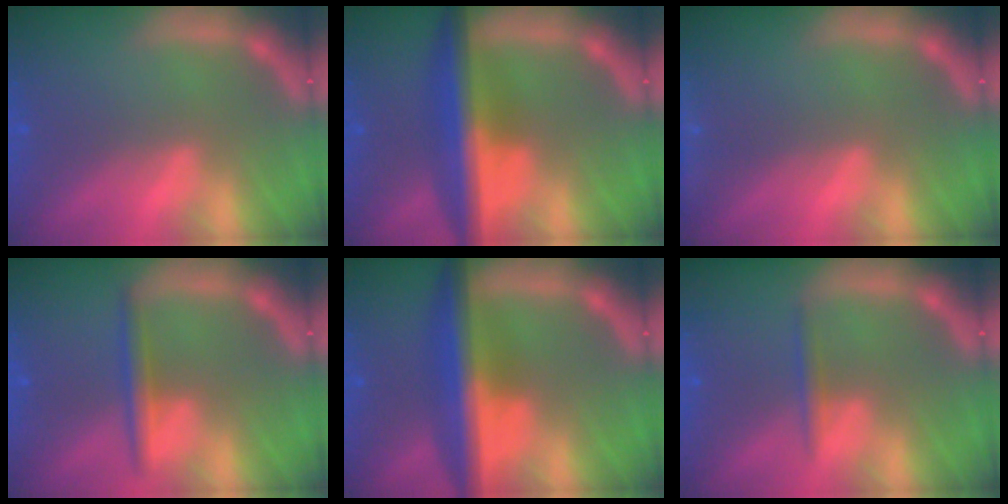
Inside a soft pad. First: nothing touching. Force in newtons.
{"total": 8.0}
{"total": 1.4}
{"total": 2.5}
{"total": 8.0}
{"total": 1.4}